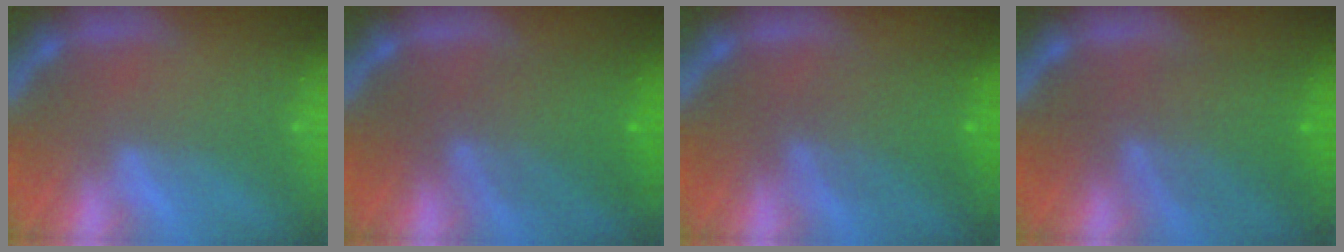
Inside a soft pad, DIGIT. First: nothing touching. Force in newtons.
{"total": 6.0}
{"total": 4.6}
{"total": 6.5}